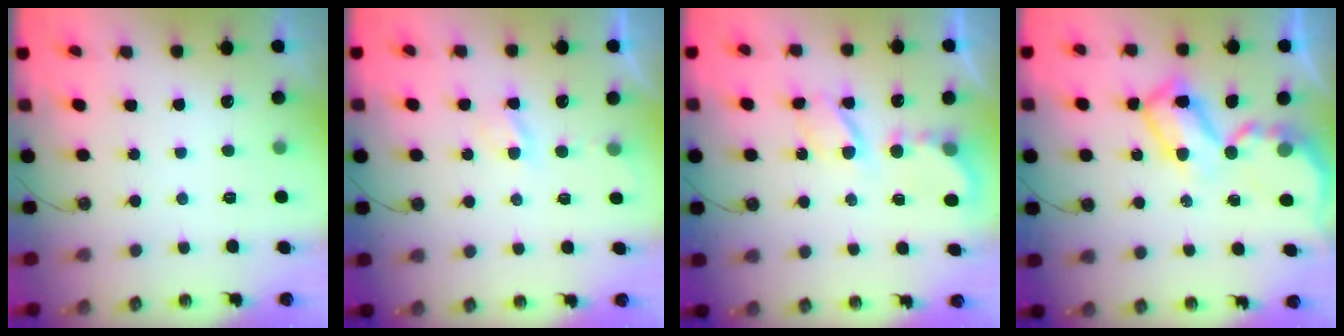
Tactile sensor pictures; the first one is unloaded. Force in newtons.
{"total": 2.8, "press": 2.7, "slide": 0.4}
{"total": 5.9, "press": 5.9, "slide": 0.3}
{"total": 10.6, "press": 10.5, "slide": 0.9}